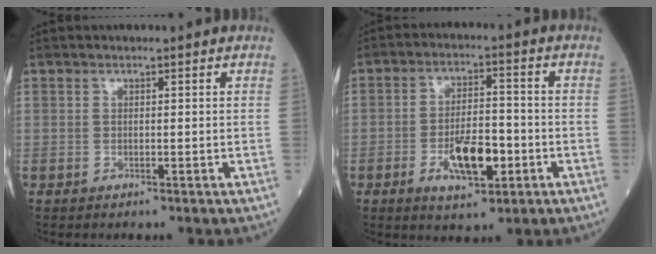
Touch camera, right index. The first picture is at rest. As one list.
[{"total": 8.6, "force": [-3.0, 2.9, 7.5], "torque": [-0.138, -0.001, -0.047]}]